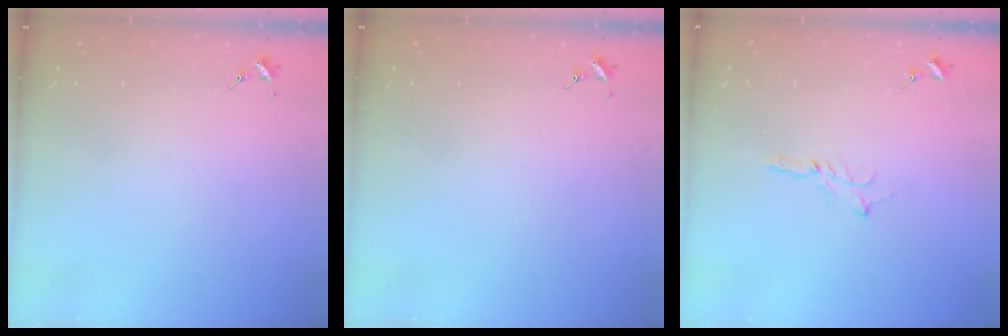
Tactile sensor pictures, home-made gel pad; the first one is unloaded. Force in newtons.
{"total": 0.0}
{"total": 2.3, "press": 2.3, "slide": 0.2}